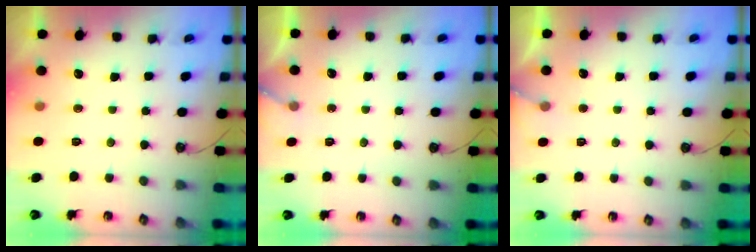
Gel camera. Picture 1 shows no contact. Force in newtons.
{"total": 4.0, "press": 4.0, "slide": 0.3}
{"total": 4.0, "press": 4.0, "slide": 0.3}